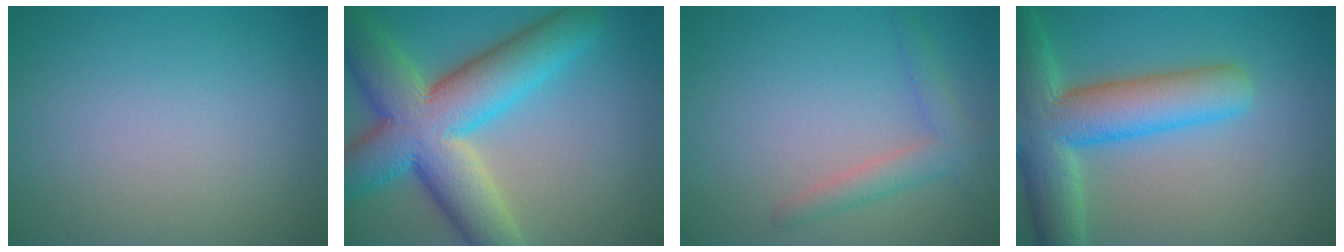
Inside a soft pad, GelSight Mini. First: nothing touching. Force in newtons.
{"total": 12.8, "press": 12.8, "slide": 0.7}
{"total": 2.6, "press": 2.6, "slide": 0.0}
{"total": 9.6, "press": 9.6, "slide": 0.8}